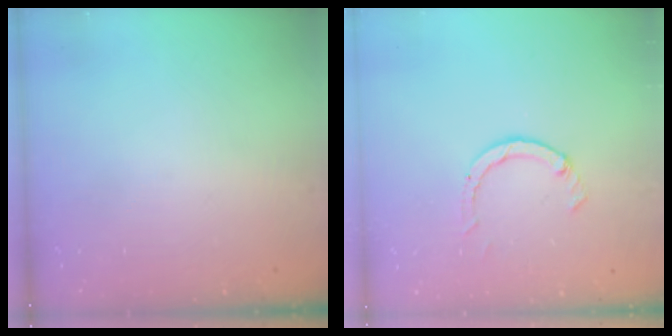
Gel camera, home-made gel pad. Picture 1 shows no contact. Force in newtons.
{"total": 2.3, "press": 2.3, "slide": 0.3}